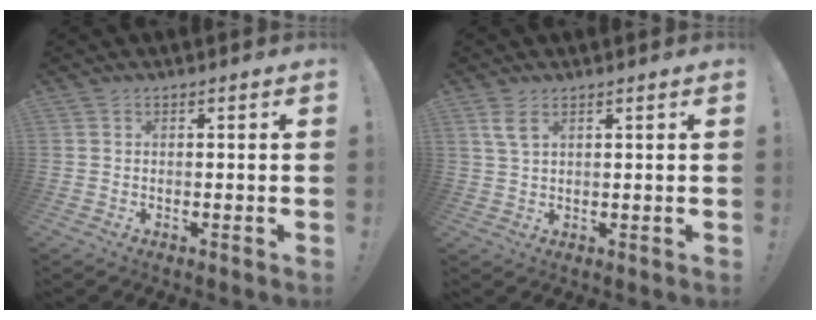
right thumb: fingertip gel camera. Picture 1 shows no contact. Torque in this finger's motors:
{"motor_torque": [0.08, 0.26, -0.10, 0.08, 0.18]}